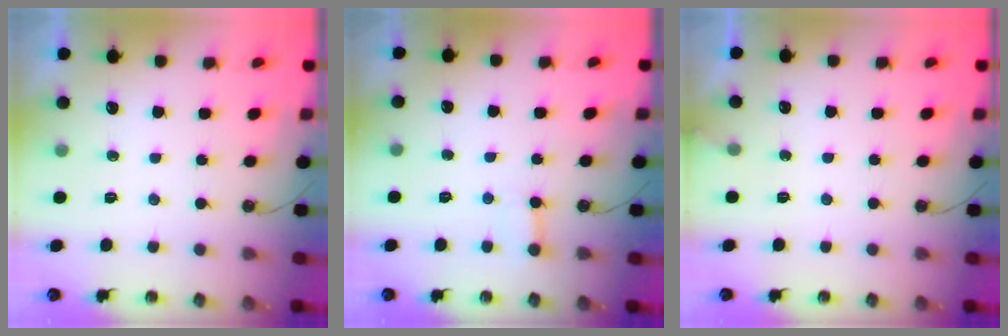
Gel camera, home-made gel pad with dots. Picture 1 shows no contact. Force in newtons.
{"total": 2.2, "press": 2.2, "slide": 0.3}
{"total": 2.8, "press": 2.8, "slide": 0.2}